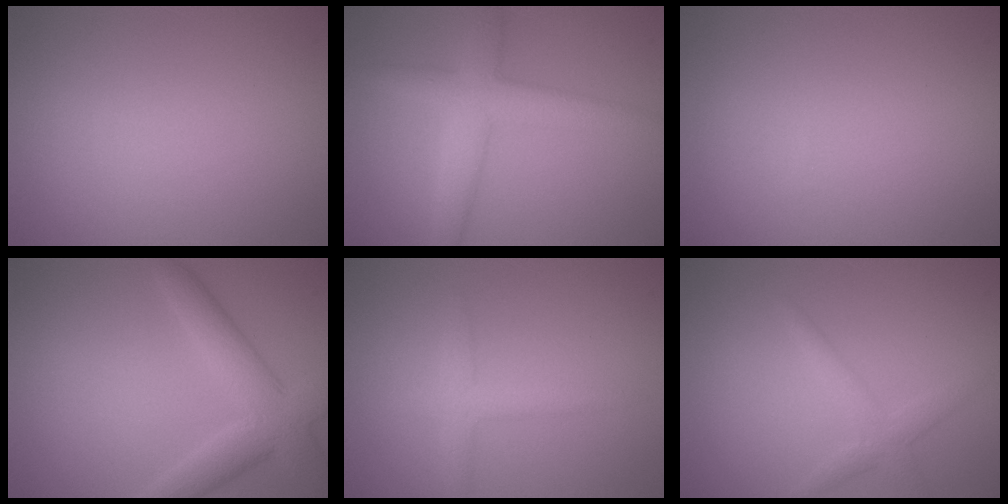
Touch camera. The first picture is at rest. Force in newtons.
{"total": 4.3, "press": 4.3, "slide": 0.1}
{"total": 0.0}
{"total": 5.0, "press": 5.0, "slide": 0.2}
{"total": 2.2, "press": 2.2, "slide": 0.1}
{"total": 2.0, "press": 2.0, "slide": 0.0}